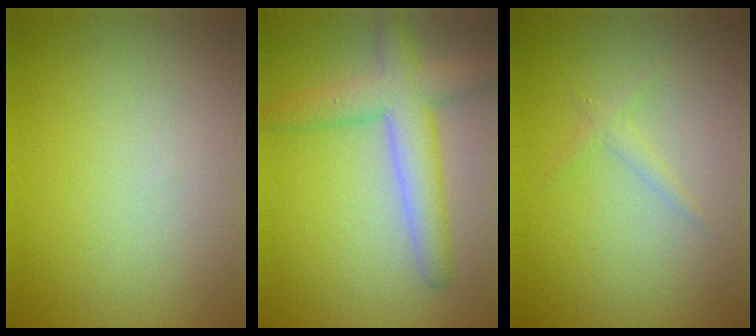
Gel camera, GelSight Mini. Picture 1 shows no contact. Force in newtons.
{"total": 5.2, "press": 5.2, "slide": 0.2}
{"total": 1.0, "press": 1.0, "slide": 0.0}